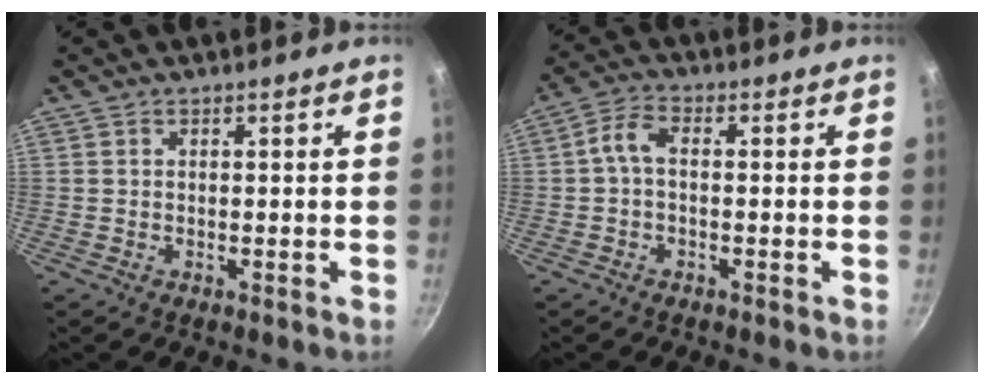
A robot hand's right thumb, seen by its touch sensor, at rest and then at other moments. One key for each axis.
{"total": 4.1, "fx": -0.4, "fy": 2.2, "fz": 3.4, "tx": -0.078, "ty": 0.021, "tz": -0.018}